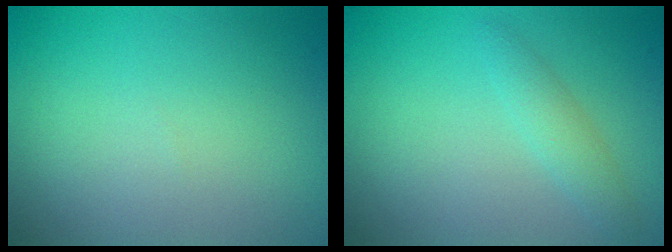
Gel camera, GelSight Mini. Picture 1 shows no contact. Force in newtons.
{"total": 1.7, "press": 1.7, "slide": 0.0}